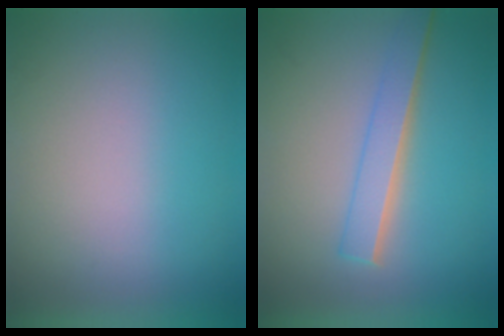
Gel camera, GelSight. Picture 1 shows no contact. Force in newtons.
{"total": 2.2}